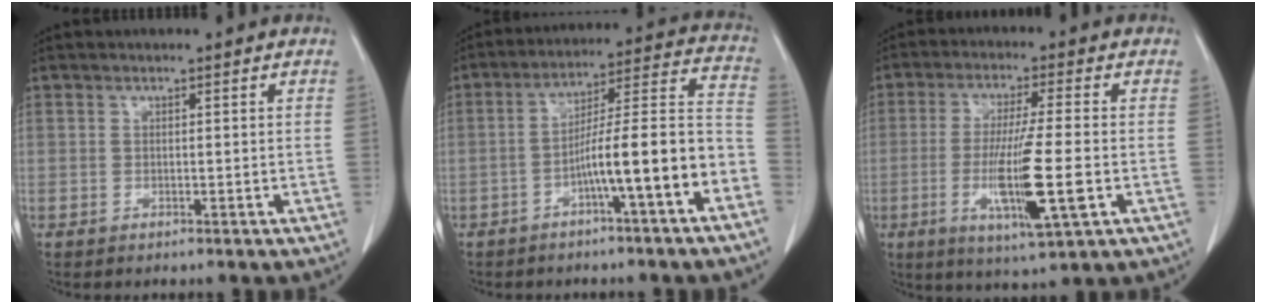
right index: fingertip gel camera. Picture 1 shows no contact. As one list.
[{"total": 13.7, "force": [-5.5, 0.1, 12.6], "torque": [-0.182, 0.035, -0.086]}, {"total": 11.8, "force": [-2.9, 0.3, 11.5], "torque": [-0.212, -0.023, -0.053]}]